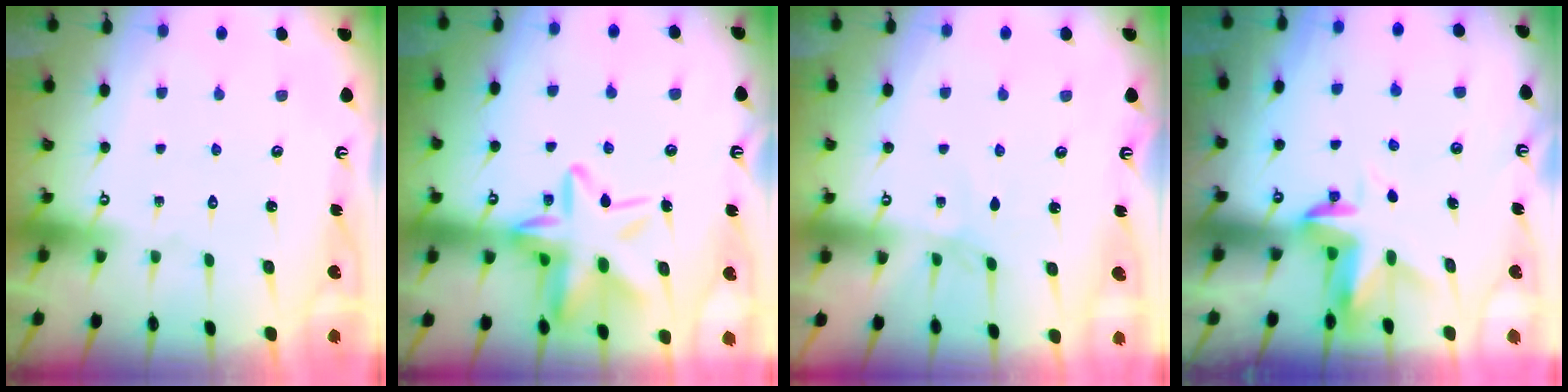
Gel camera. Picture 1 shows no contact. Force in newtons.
{"total": 18.5, "press": 18.4, "slide": 1.9}
{"total": 1.8, "press": 1.8, "slide": 0.3}
{"total": 3.5, "press": 3.5, "slide": 0.2}